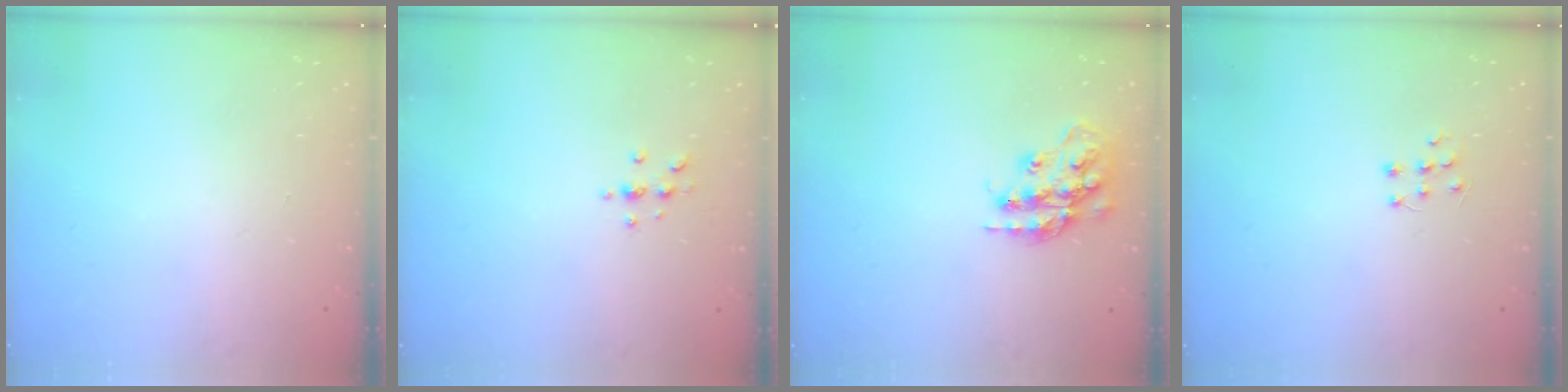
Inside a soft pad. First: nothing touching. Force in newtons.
{"total": 2.9, "press": 2.9, "slide": 0.4}
{"total": 16.5, "press": 16.5, "slide": 1.0}
{"total": 6.2, "press": 6.2, "slide": 0.4}